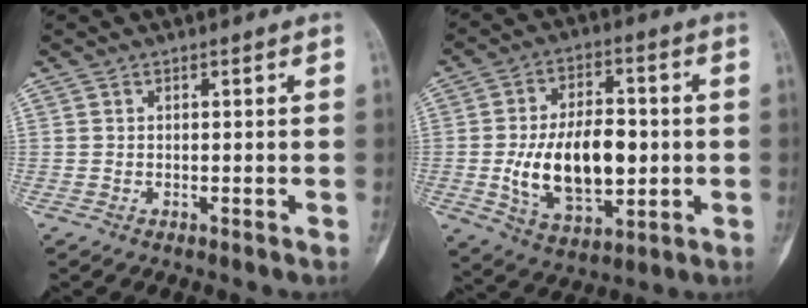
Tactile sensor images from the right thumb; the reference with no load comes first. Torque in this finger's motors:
{"motor_torque": [1.82, 1.88, 0.91, -0.81, 0.20]}